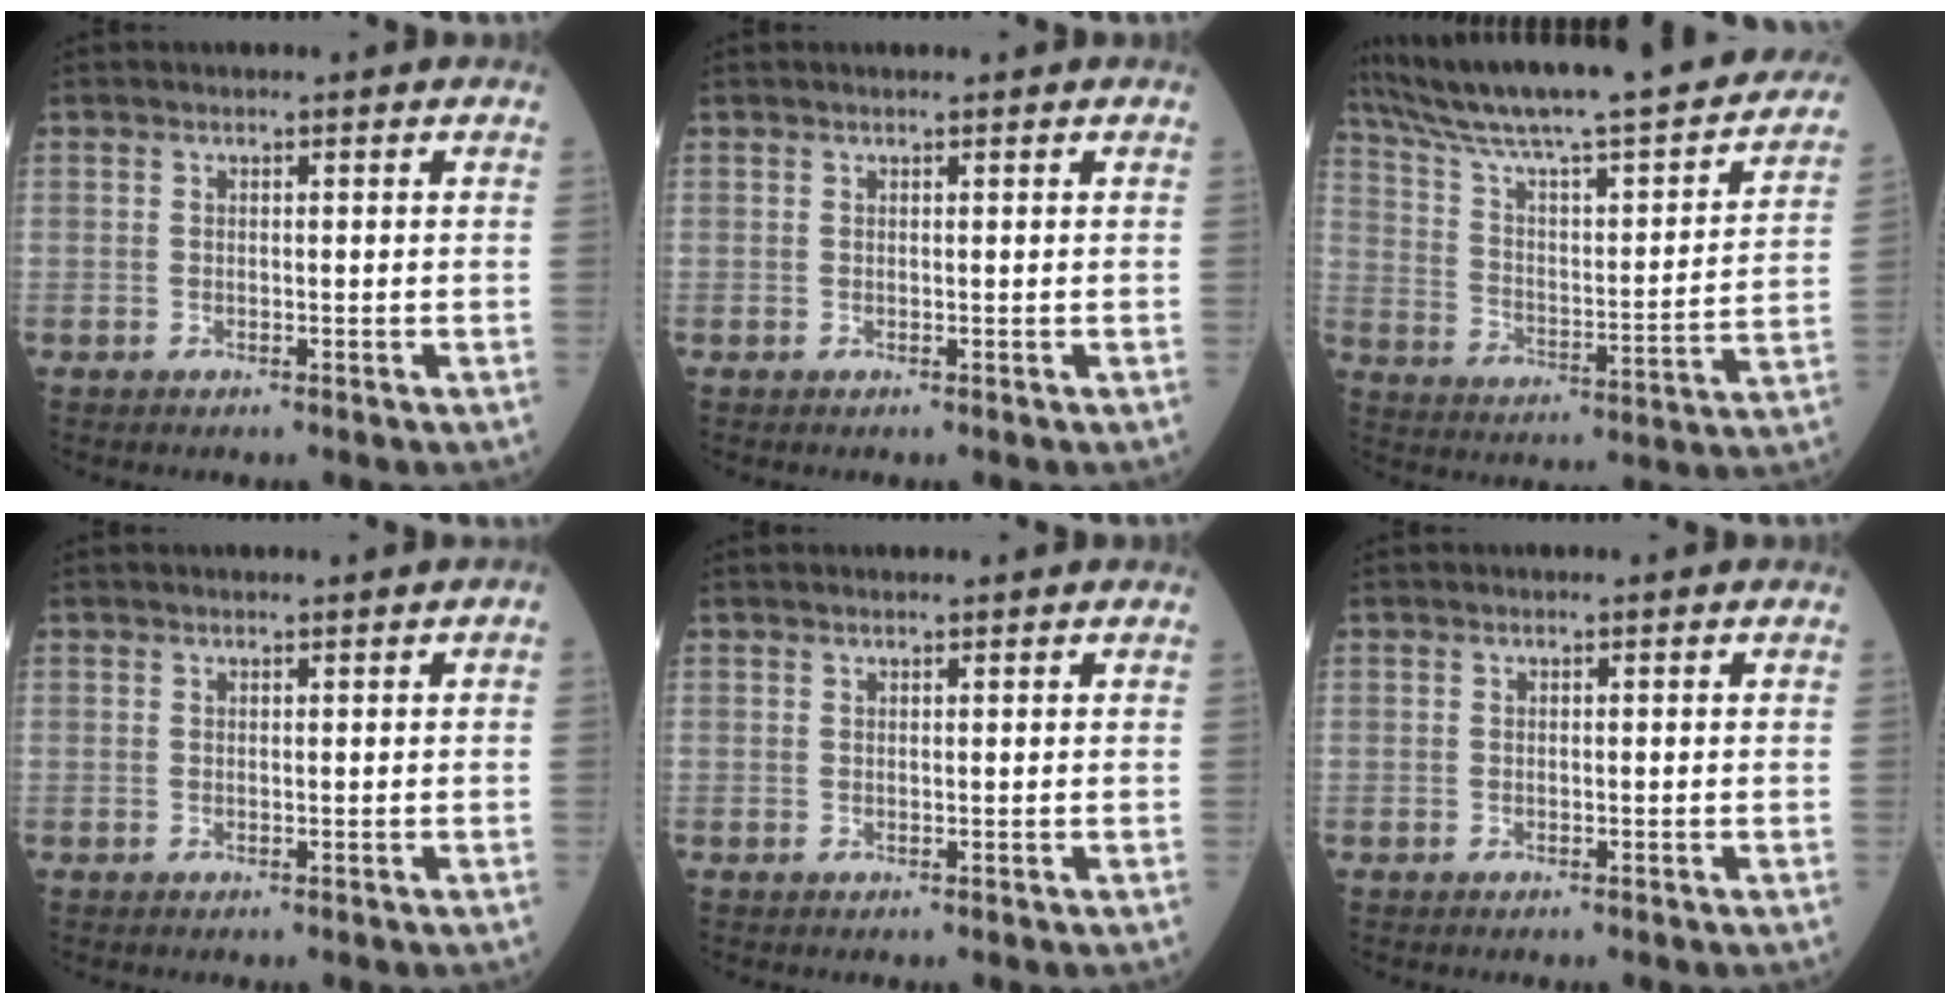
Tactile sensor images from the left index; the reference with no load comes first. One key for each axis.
{"total": 0.7, "fx": 0.6, "fy": -0.1, "fz": 0.2, "tx": -0.009, "ty": 0.000, "tz": 0.013}
{"total": 30.2, "fx": 25.5, "fy": 3.3, "fz": 15.7, "tx": -0.251, "ty": -0.031, "tz": 0.355}
{"total": 0.5, "fx": 0.3, "fy": 0.0, "fz": 0.4, "tx": -0.006, "ty": 0.002, "tz": 0.007}
{"total": 1.1, "fx": 1.0, "fy": 0.0, "fz": 0.4, "tx": -0.008, "ty": 0.008, "tz": 0.019}
{"total": 0.0}